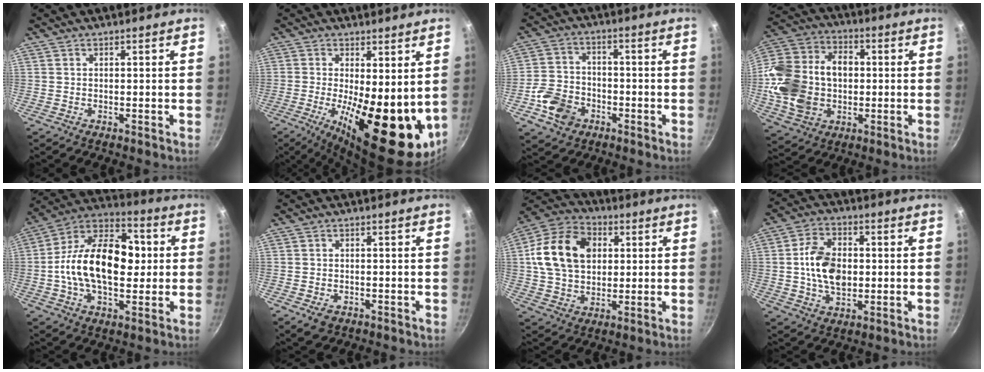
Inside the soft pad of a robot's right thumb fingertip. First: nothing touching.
{"total": 19.5, "force": [-1.4, 7.8, 17.9], "torque": [-0.237, -0.030, -0.010]}
{"total": 9.0, "force": [-3.9, 6.9, 4.3], "torque": [-0.068, 0.027, -0.078]}
{"total": 21.0, "force": [-0.7, 15.8, 13.8], "torque": [-0.259, 0.035, -0.010]}
{"total": 21.0, "force": [0.1, 12.8, 16.6], "torque": [-0.254, 0.032, -0.018]}
{"total": 3.2, "force": [-1.6, 2.2, 1.8], "torque": [-0.030, 0.005, -0.019]}
{"total": 16.7, "force": [3.2, 12.3, 10.8], "torque": [-0.173, 0.013, 0.046]}
{"total": 11.2, "force": [0.1, 7.4, 8.3], "torque": [-0.132, 0.008, -0.003]}